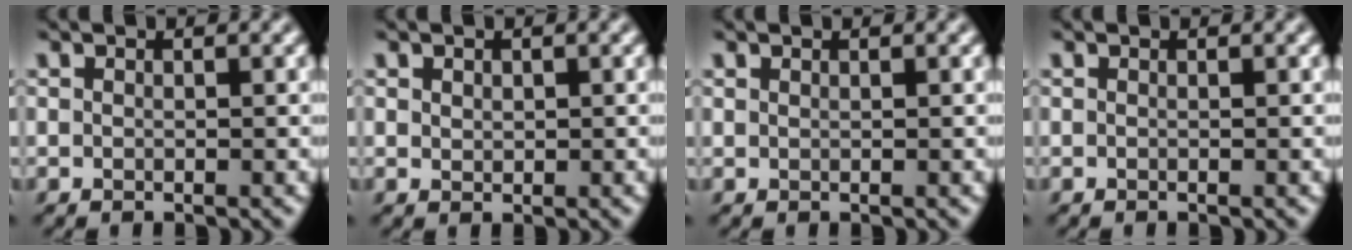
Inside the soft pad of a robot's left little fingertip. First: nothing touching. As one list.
[{"total": 0.7, "force": [0.3, 0.6, 0.4], "torque": [-0.013, 0.001, 0.003]}, {"total": 0.0}, {"total": 0.0}]